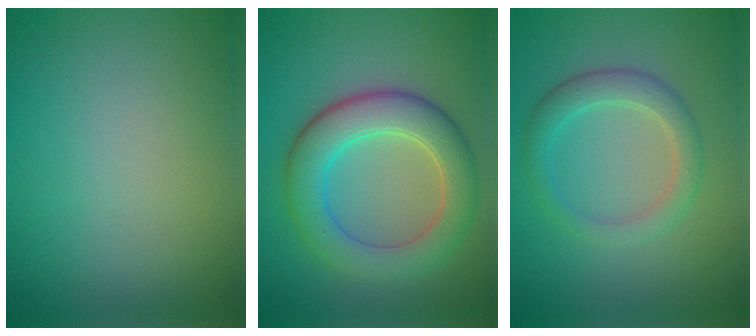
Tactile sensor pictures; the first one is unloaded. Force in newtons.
{"total": 6.4, "press": 6.4, "slide": 0.3}
{"total": 2.9, "press": 2.9, "slide": 0.1}